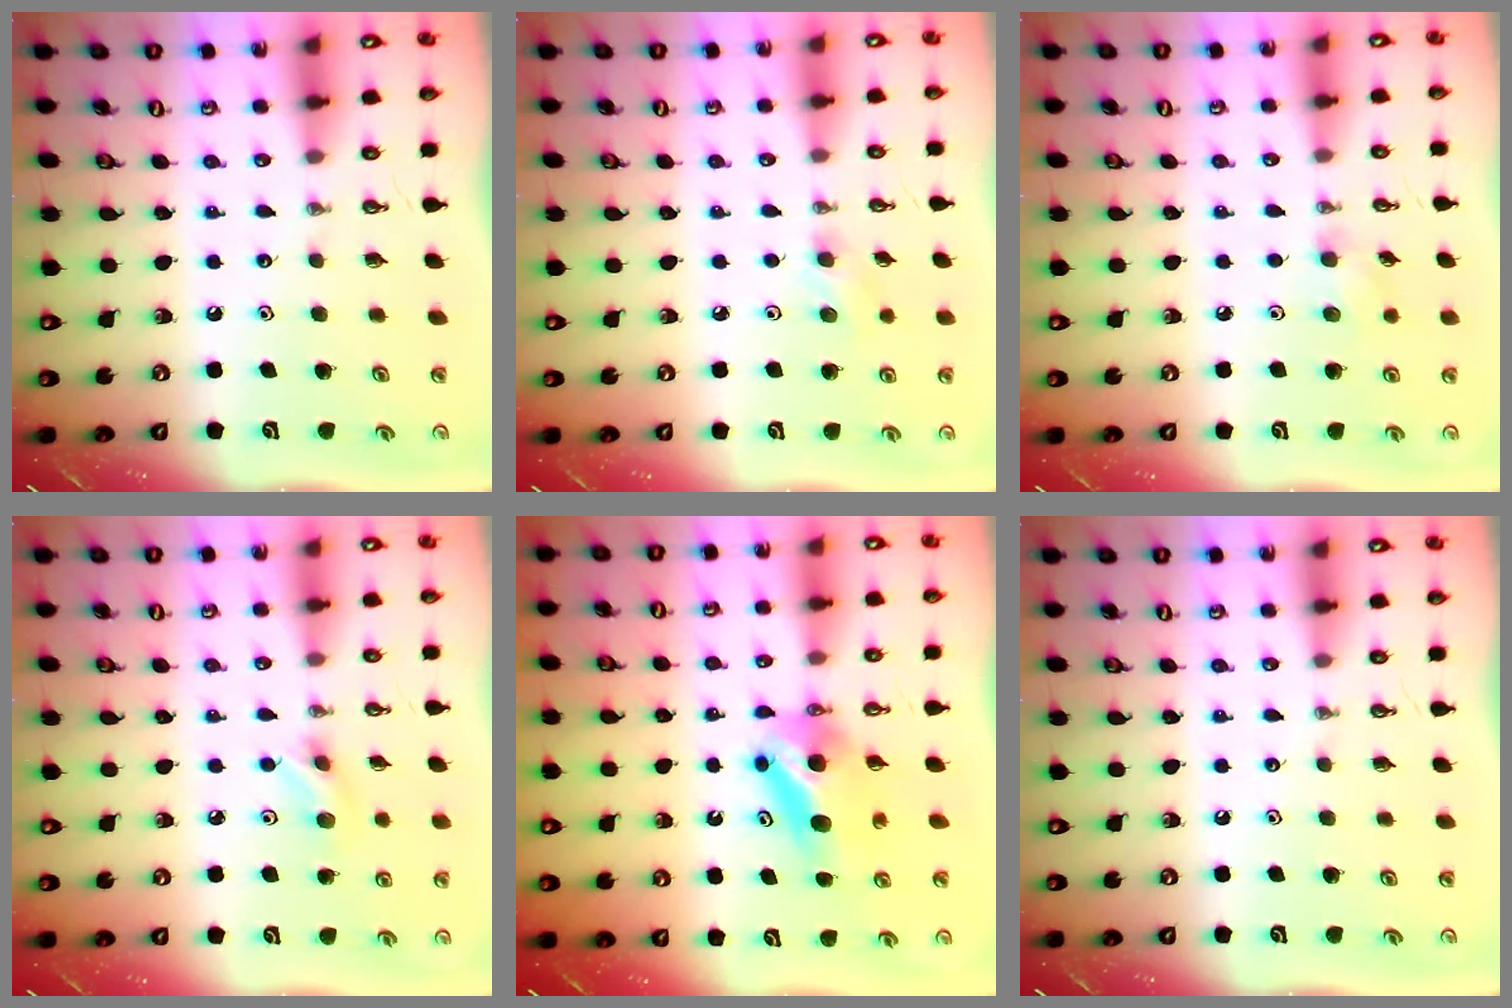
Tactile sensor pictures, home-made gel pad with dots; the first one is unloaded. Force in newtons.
{"total": 8.8, "press": 4.8, "slide": 7.3}
{"total": 5.1, "press": 4.9, "slide": 1.4}
{"total": 6.0, "press": 6.0, "slide": 0.5}
{"total": 6.6, "press": 6.6, "slide": 0.8}
{"total": 0.0}